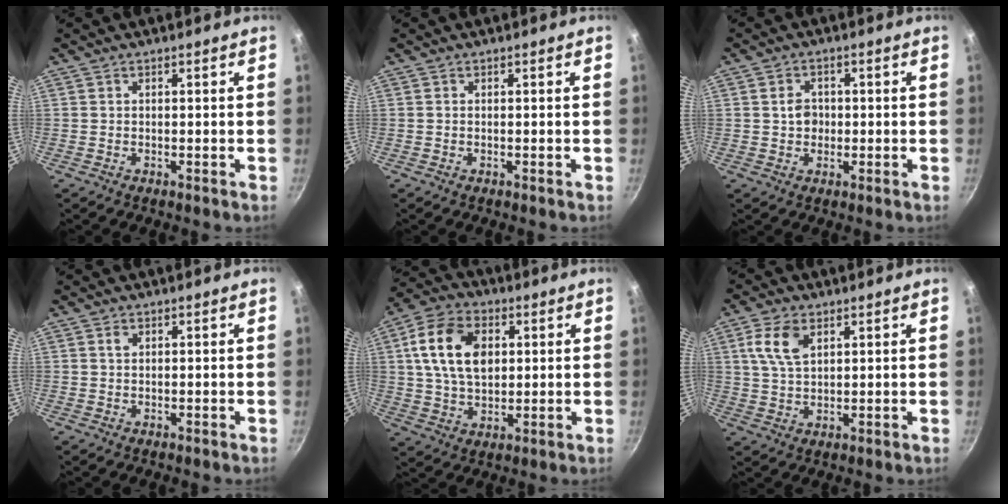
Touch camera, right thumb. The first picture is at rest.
{"total": 0.0}
{"total": 3.4, "force": [0.0, 2.9, 1.8], "torque": [-0.011, 0.007, -0.002]}
{"total": 1.0, "force": [0.4, 0.7, 0.6], "torque": [-0.009, 0.001, 0.007]}
{"total": 14.1, "force": [3.1, 9.4, 10.0], "torque": [-0.163, 0.002, 0.048]}
{"total": 7.2, "force": [3.0, 4.1, 5.1], "torque": [-0.096, -0.003, 0.058]}